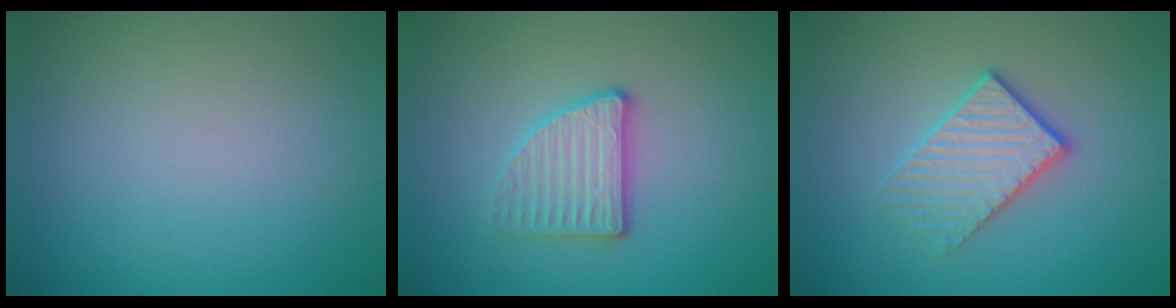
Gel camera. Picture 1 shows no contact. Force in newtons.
{"total": 2.9, "press": 2.8, "slide": 0.7}
{"total": 2.9, "press": 2.6, "slide": 1.2}